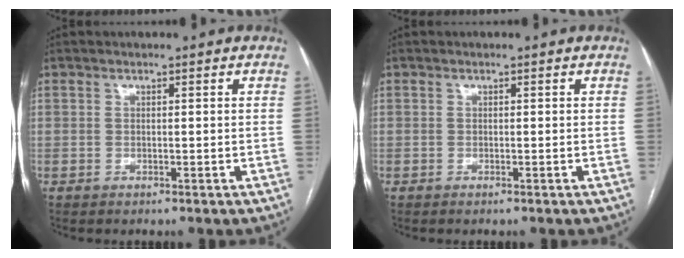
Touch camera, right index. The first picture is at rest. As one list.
[{"total": 0.0}]